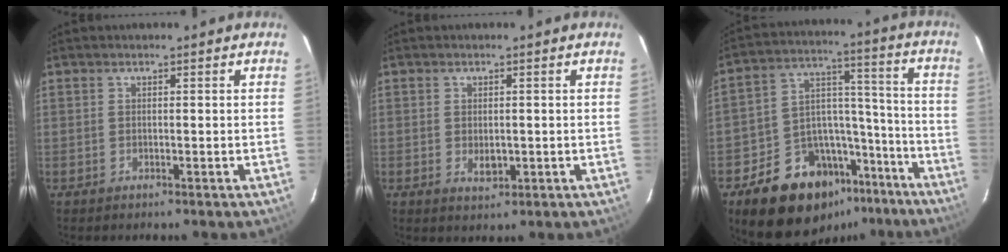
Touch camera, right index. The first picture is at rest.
{"total": 2.8, "force": [-0.4, 1.8, 2.1], "torque": [-0.035, -0.004, -0.002]}
{"total": 19.8, "force": [-13.5, 12.2, 7.8], "torque": [-0.155, 0.062, -0.184]}